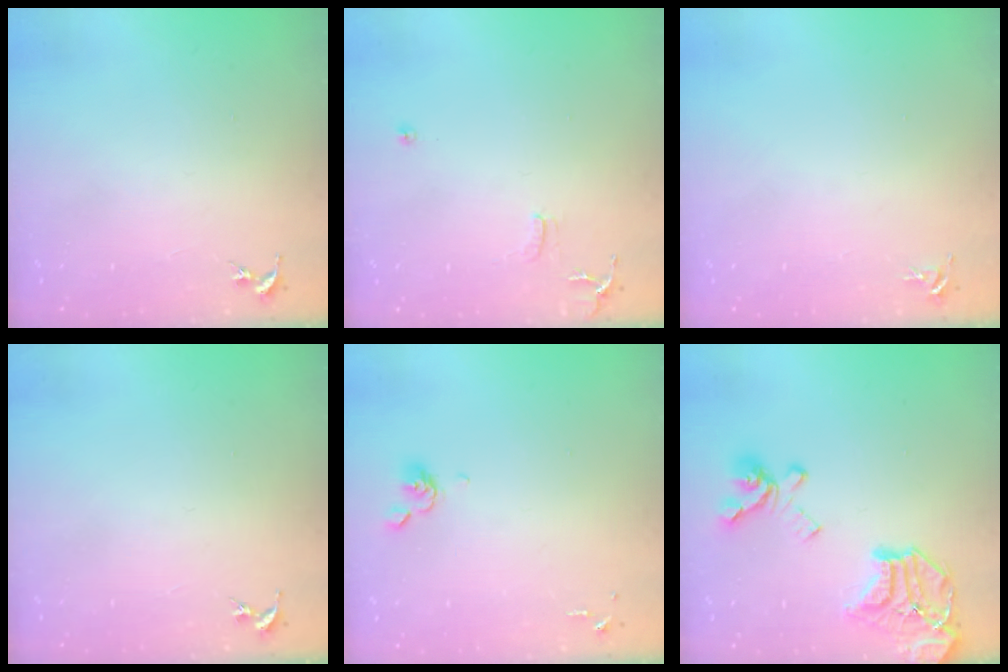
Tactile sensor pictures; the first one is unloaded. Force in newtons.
{"total": 7.2, "press": 7.2, "slide": 0.8}
{"total": 4.4, "press": 4.4, "slide": 0.6}
{"total": 0.0}
{"total": 5.6, "press": 5.5, "slide": 1.4}
{"total": 20.3, "press": 20.2, "slide": 2.2}